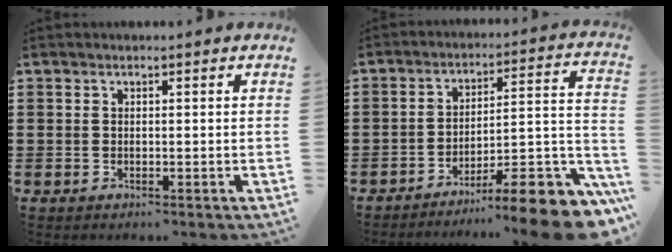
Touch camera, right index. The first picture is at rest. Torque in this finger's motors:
{"motor_torque": [0.74, -0.62, -0.05, -0.17]}